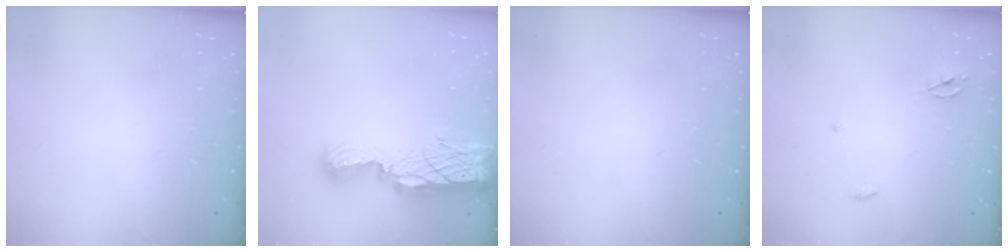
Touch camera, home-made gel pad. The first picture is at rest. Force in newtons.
{"total": 14.1, "press": 14.1, "slide": 0.7}
{"total": 0.0}
{"total": 2.3, "press": 2.3, "slide": 0.1}